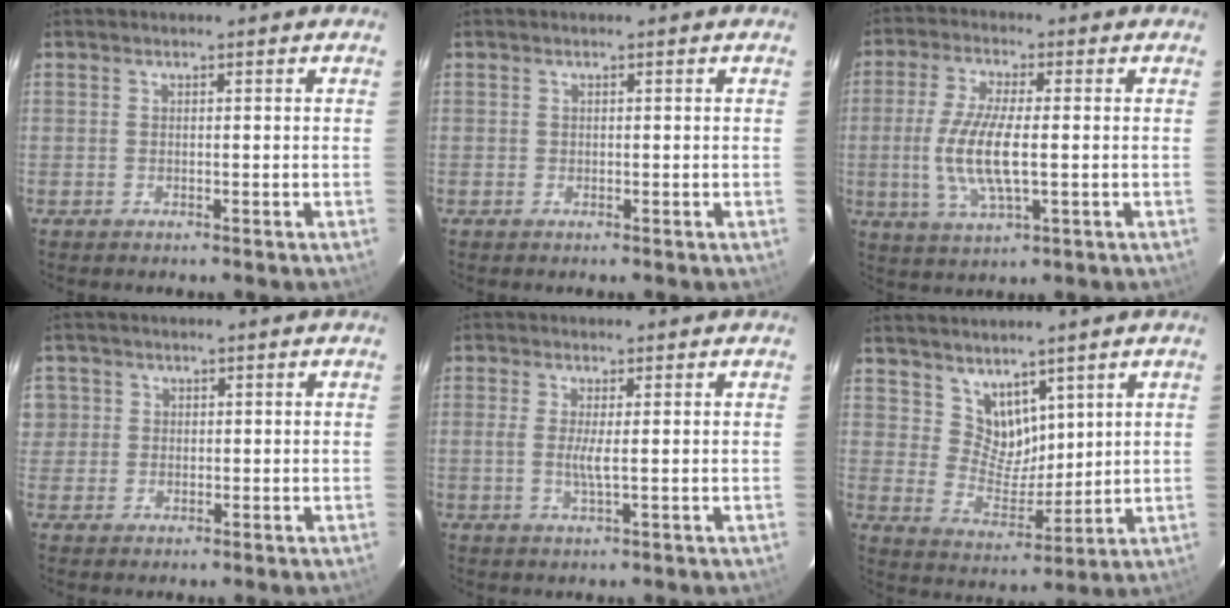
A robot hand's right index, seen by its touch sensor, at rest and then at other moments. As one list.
[{"total": 0.0}, {"total": 10.8, "force": [-0.9, 3.1, 10.3], "torque": [-0.211, -0.007, -0.016]}, {"total": 3.8, "force": [0.7, 3.7, 0.4], "torque": [0.007, 0.019, 0.015]}, {"total": 2.7, "force": [0.1, 0.0, 2.7], "torque": [-0.054, -0.006, -0.001]}, {"total": 7.4, "force": [5.3, 4.6, 2.3], "torque": [-0.032, -0.003, 0.111]}]